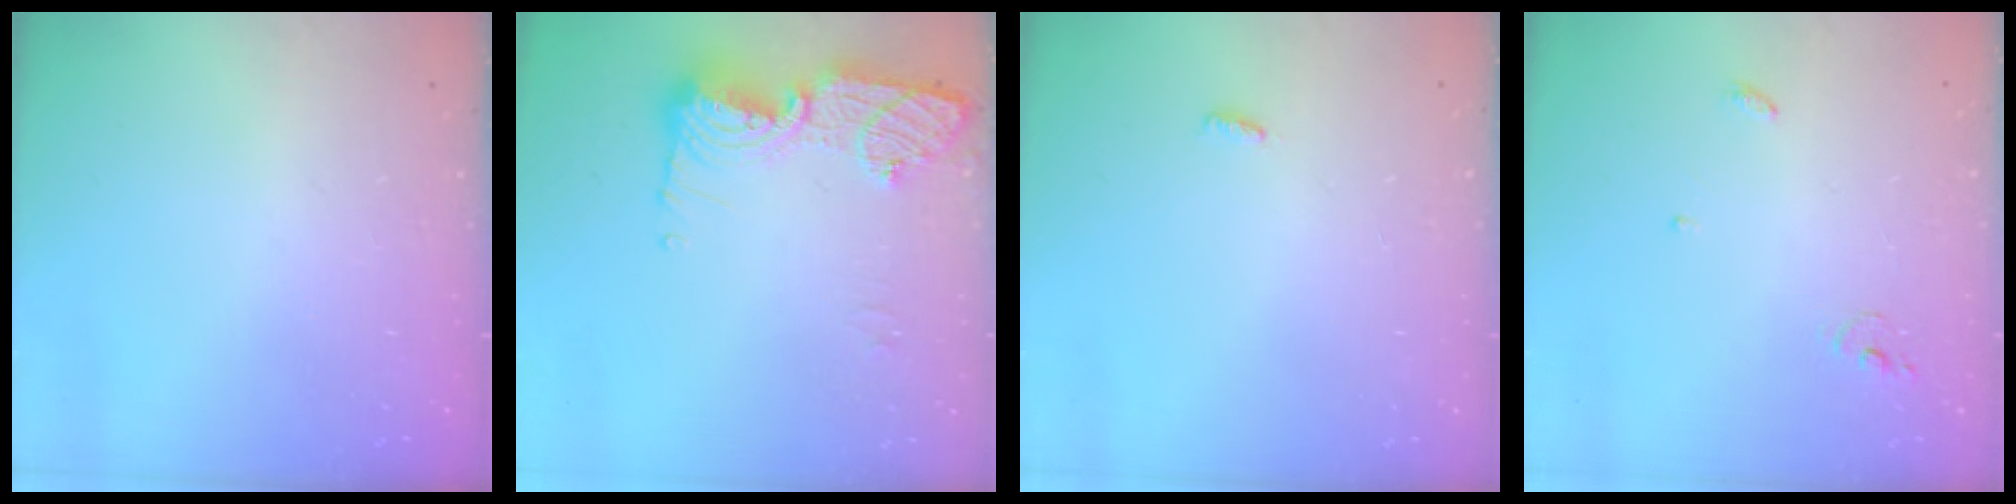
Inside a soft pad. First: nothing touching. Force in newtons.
{"total": 13.4, "press": 13.4, "slide": 1.3}
{"total": 3.1, "press": 2.7, "slide": 1.5}
{"total": 3.8, "press": 3.8, "slide": 0.4}